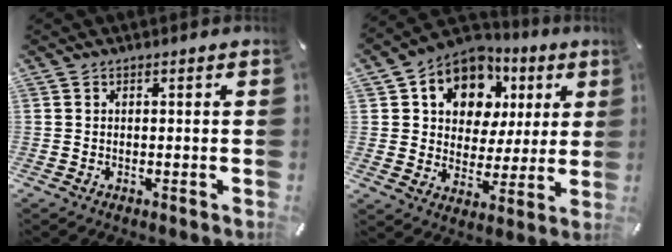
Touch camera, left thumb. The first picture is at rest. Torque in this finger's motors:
{"motor_torque": [0.99, 0.94, 2.00, -0.76, 0.20]}